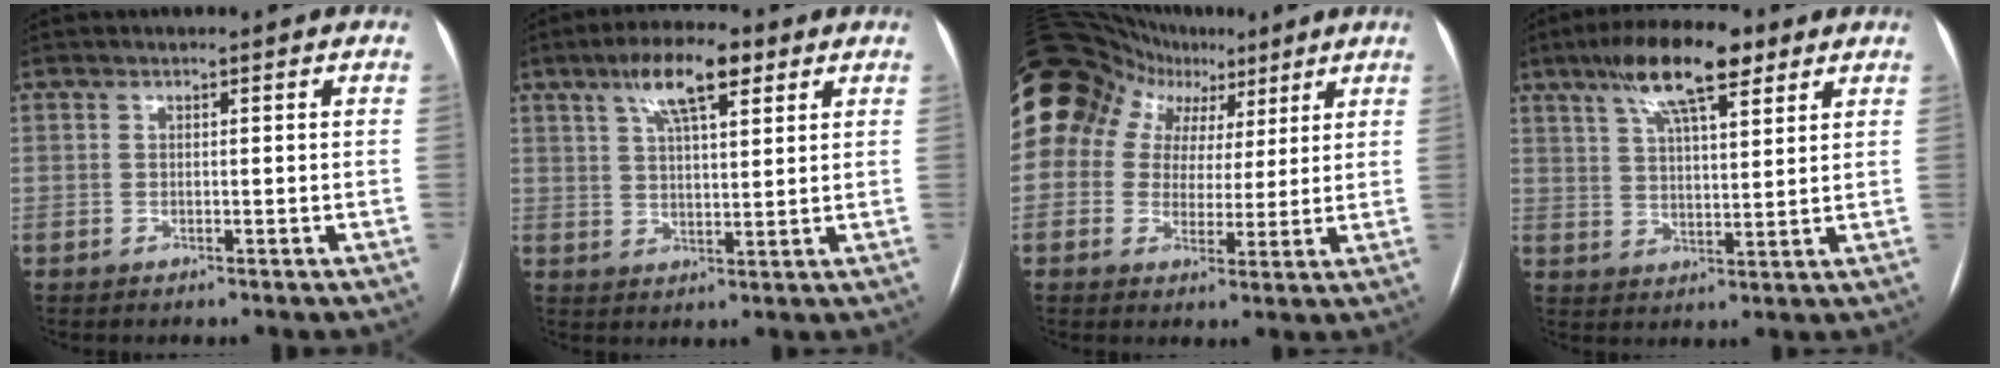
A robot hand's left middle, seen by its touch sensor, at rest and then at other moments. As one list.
[{"total": 9.0, "force": [5.0, 2.4, 7.1], "torque": [-0.131, 0.017, 0.086]}, {"total": 17.6, "force": [9.2, 13.6, 6.3], "torque": [-0.143, 0.081, 0.156]}, {"total": 10.4, "force": [6.0, 2.7, 8.0], "torque": [-0.146, 0.019, 0.102]}]